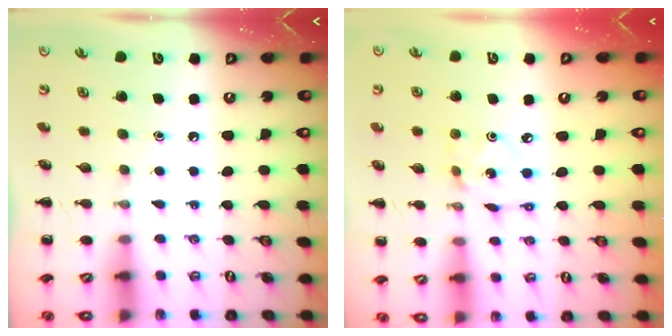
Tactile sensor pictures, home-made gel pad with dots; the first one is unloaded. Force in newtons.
{"total": 2.1, "press": 2.0, "slide": 0.6}